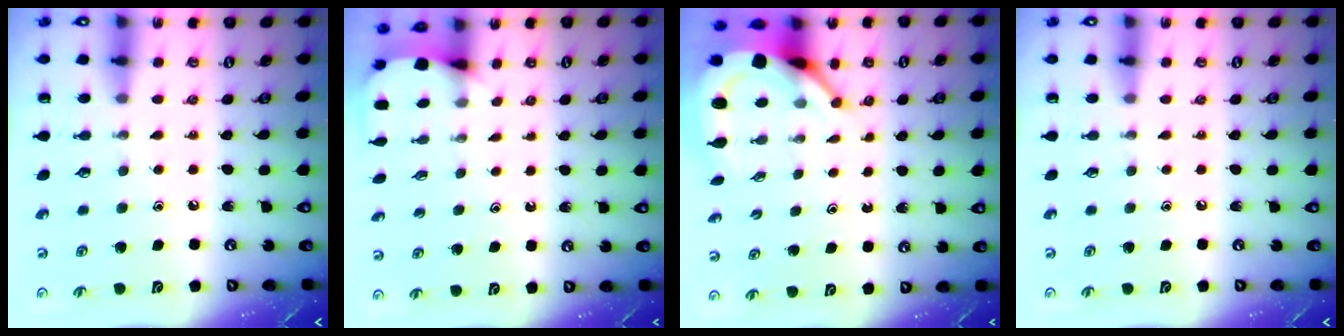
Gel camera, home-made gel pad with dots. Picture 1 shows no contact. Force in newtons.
{"total": 2.8, "press": 2.8, "slide": 0.3}
{"total": 6.7, "press": 6.7, "slide": 0.9}
{"total": 0.0}